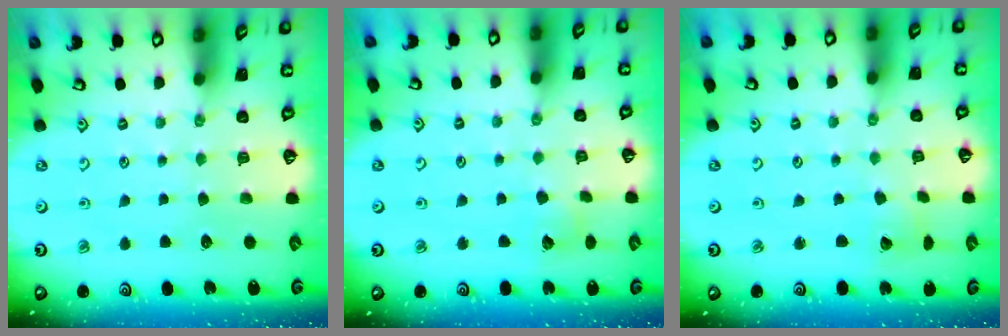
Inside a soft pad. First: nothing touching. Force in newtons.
{"total": 2.9, "press": 2.9, "slide": 0.3}
{"total": 2.6, "press": 2.6, "slide": 0.3}